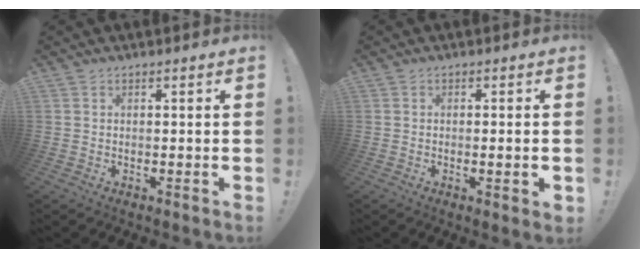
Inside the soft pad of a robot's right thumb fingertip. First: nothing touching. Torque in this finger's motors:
{"motor_torque": [0.20, 0.19, 0.14, -0.06, 0.01]}